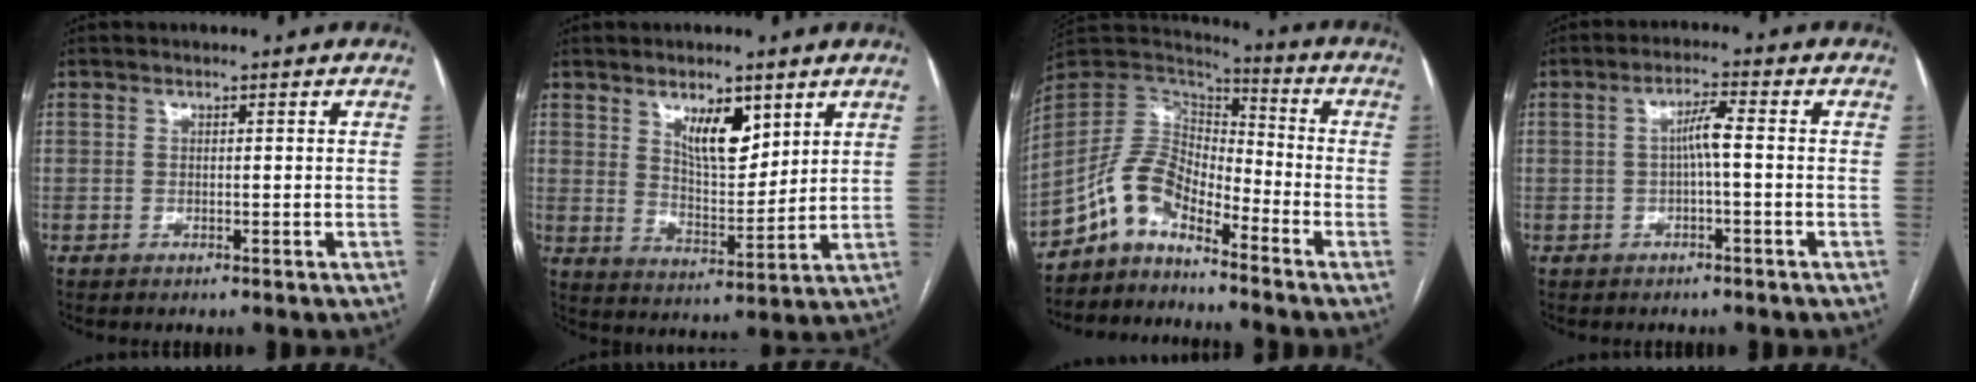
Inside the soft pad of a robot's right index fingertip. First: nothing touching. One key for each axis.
{"total": 8.0, "fx": 4.5, "fy": 3.1, "fz": 5.9, "tx": -0.099, "ty": -0.006, "tz": 0.082}
{"total": 9.2, "fx": -6.8, "fy": 3.7, "fz": 4.9, "tx": -0.099, "ty": 0.034, "tz": -0.136}
{"total": 3.5, "fx": -0.2, "fy": 0.2, "fz": 3.5, "tx": -0.062, "ty": 0.012, "tz": -0.001}